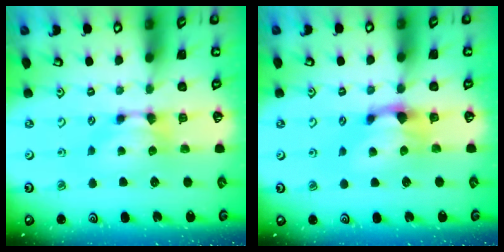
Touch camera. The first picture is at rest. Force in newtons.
{"total": 1.4, "press": 0.7, "slide": 1.1}